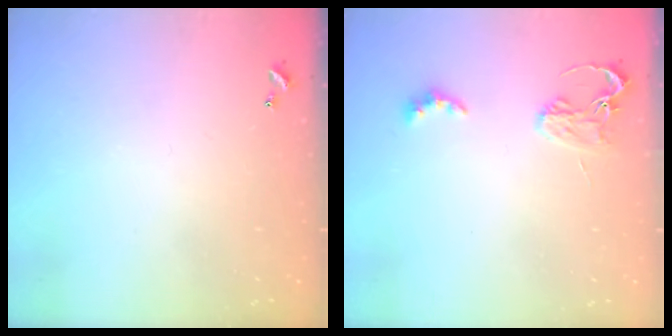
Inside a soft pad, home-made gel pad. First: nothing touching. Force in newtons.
{"total": 2.9, "press": 2.8, "slide": 0.6}